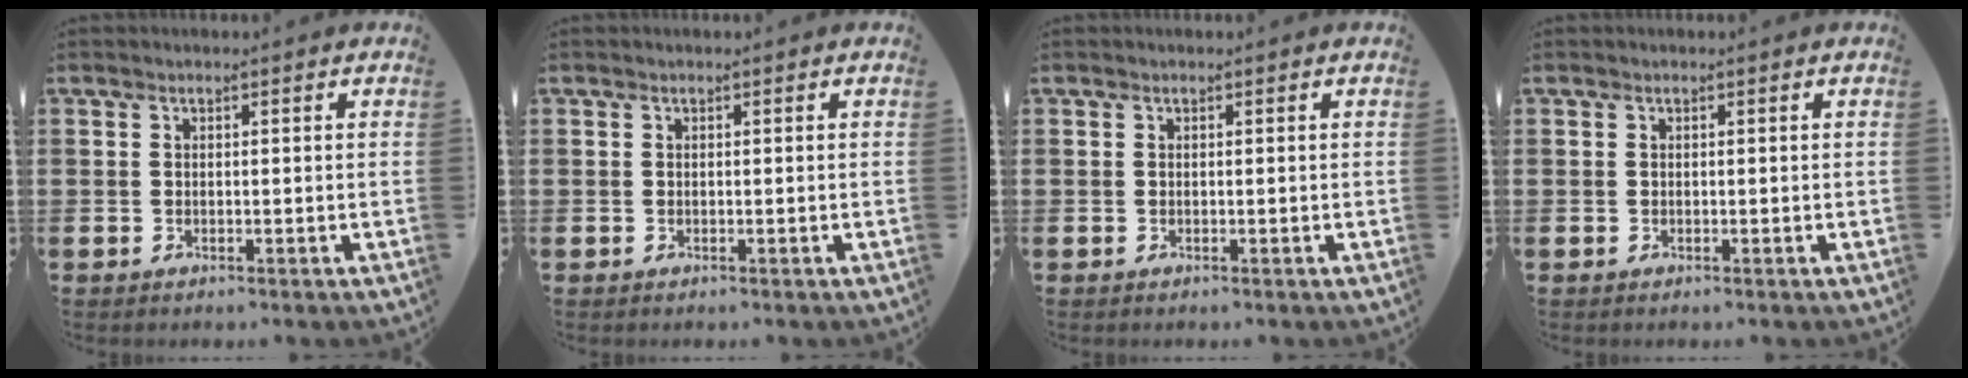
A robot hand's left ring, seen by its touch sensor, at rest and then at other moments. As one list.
[{"total": 0.0}, {"total": 0.0}, {"total": 0.0}]